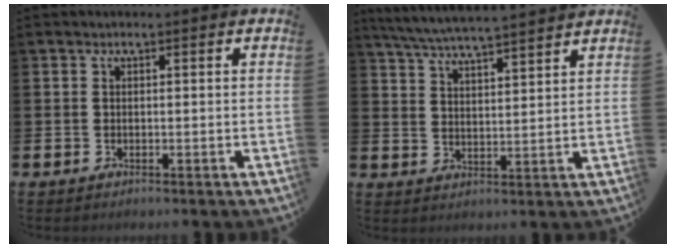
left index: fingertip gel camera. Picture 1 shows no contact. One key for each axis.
{"total": 6.0, "fx": 5.9, "fy": -0.1, "fz": 1.4, "tx": -0.048, "ty": -0.034, "tz": 0.104}